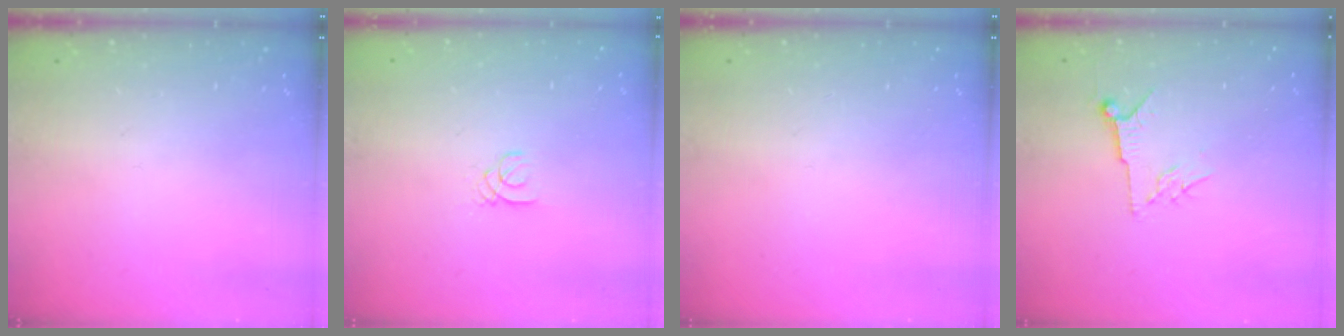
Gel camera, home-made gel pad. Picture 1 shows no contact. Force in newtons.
{"total": 1.4, "press": 1.4, "slide": 0.1}
{"total": 0.0}
{"total": 6.6, "press": 6.5, "slide": 1.1}